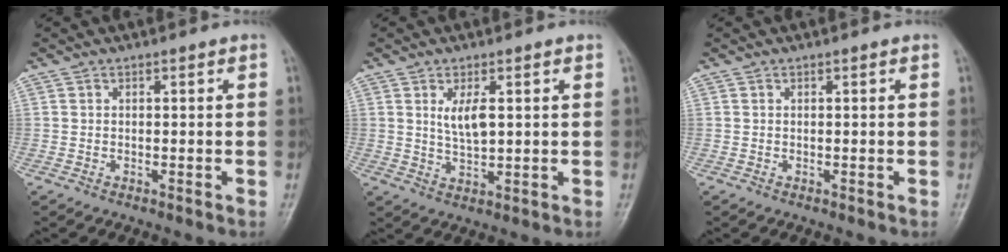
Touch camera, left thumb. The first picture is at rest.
{"total": 4.8, "force": [1.4, 1.9, 4.2], "torque": [-0.071, -0.014, 0.030]}
{"total": 0.0}